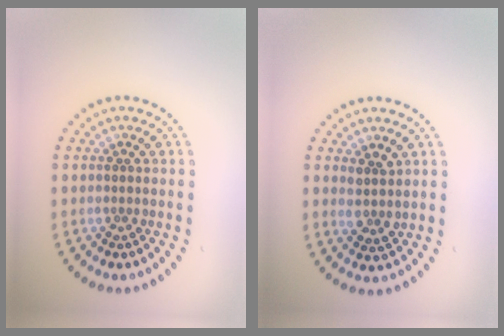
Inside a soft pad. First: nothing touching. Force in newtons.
{"total": 1.9, "press": 1.6, "slide": 1.0}